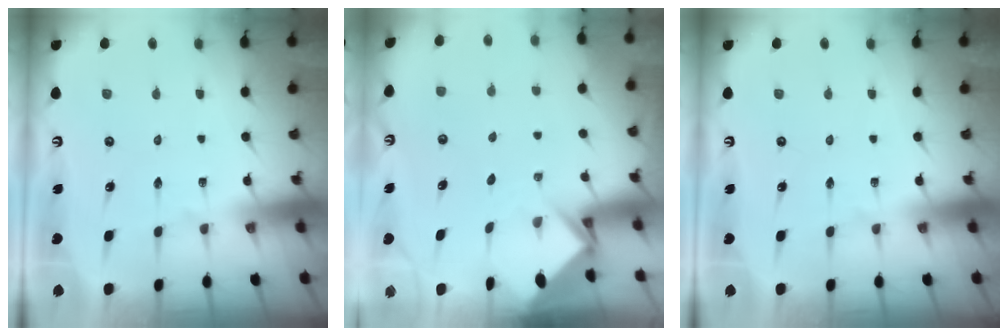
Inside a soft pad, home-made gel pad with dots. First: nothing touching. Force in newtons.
{"total": 3.9, "press": 3.9, "slide": 0.2}
{"total": 0.0}